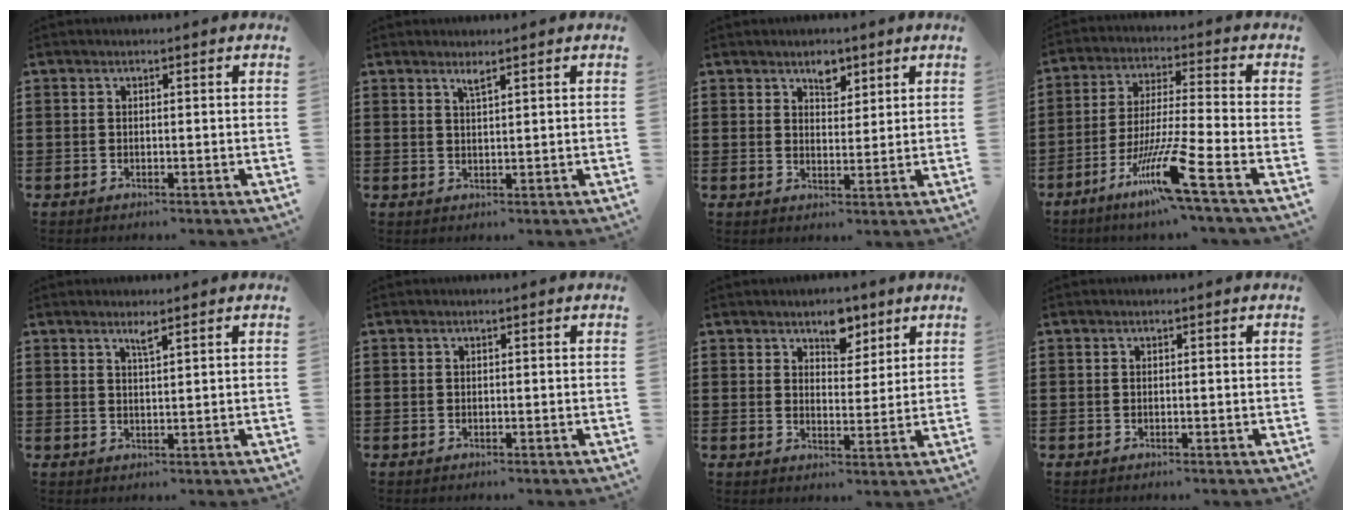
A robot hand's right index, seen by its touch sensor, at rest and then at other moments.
{"total": 1.4, "force": [1.1, 0.0, 0.8], "torque": [-0.017, 0.000, 0.019]}
{"total": 3.7, "force": [2.7, 1.9, 1.6], "torque": [-0.022, 0.000, 0.046]}
{"total": 11.5, "force": [-6.6, 0.0, 9.4], "torque": [-0.200, -0.013, -0.129]}
{"total": 1.7, "force": [1.3, 0.0, 1.1], "torque": [-0.023, -0.002, 0.023]}
{"total": 0.0}
{"total": 5.5, "force": [4.0, 3.1, 2.2], "torque": [-0.027, -0.003, 0.067]}
{"total": 0.0}